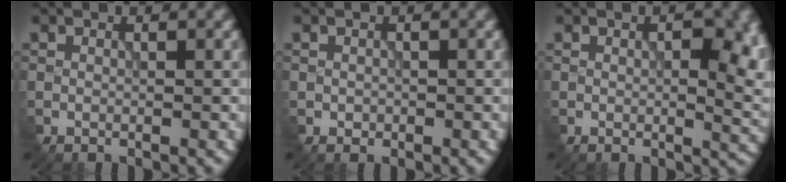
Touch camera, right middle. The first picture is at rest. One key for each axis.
{"total": 0.6, "fx": -0.2, "fy": 0.6, "fz": 0.2, "tx": -0.003, "ty": -0.002, "tz": 0.000}
{"total": 5.8, "fx": 0.7, "fy": 2.8, "fz": 5.1, "tx": -0.058, "ty": -0.006, "tz": 0.016}